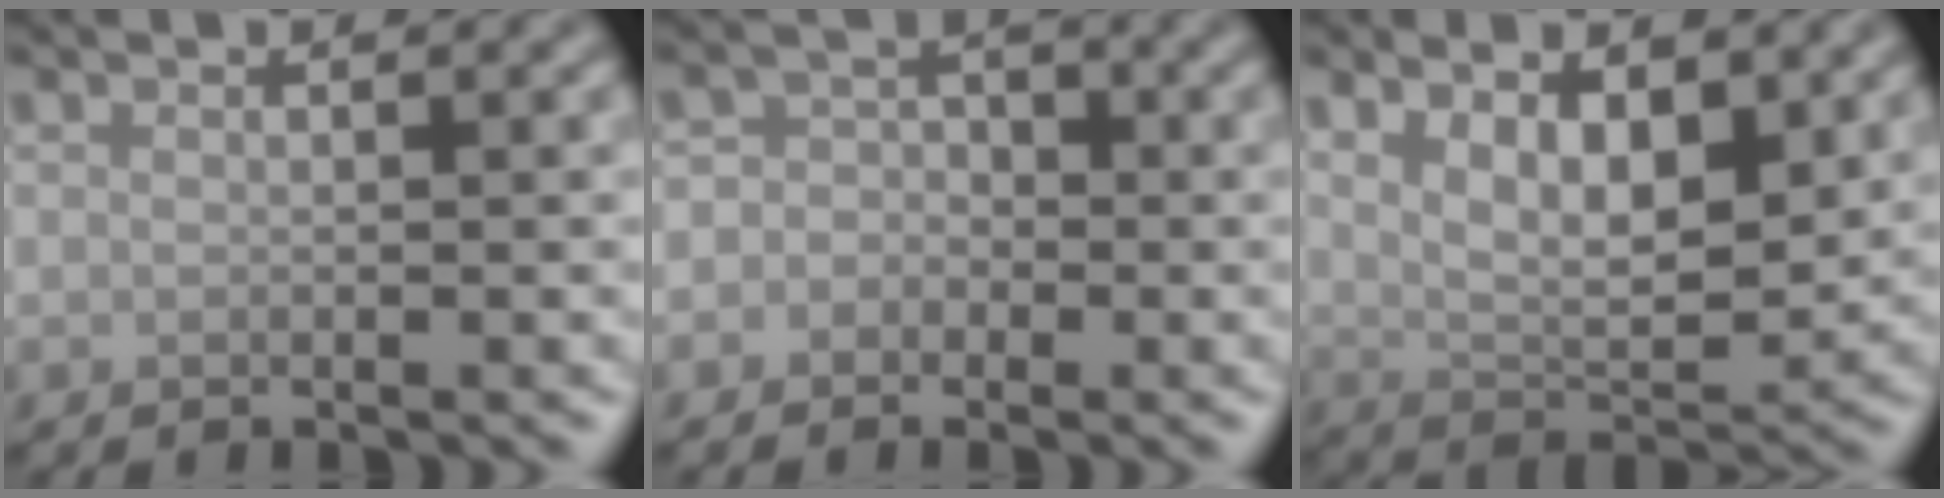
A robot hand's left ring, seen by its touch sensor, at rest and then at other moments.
{"total": 3.3, "force": [-1.0, 3.0, 0.7], "torque": [0.023, 0.018, -0.044]}
{"total": 6.2, "force": [2.6, 2.9, 4.8], "torque": [-0.086, -0.009, 0.047]}